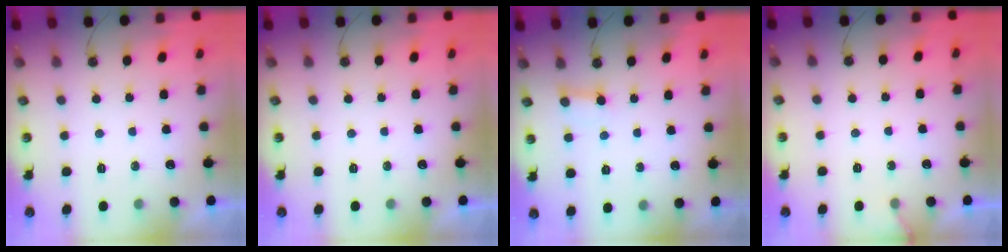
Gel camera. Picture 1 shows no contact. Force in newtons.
{"total": 0.0}
{"total": 2.7, "press": 2.7, "slide": 0.2}
{"total": 3.8, "press": 3.8, "slide": 0.3}